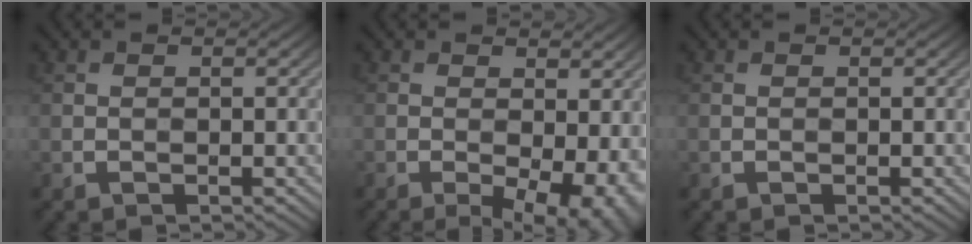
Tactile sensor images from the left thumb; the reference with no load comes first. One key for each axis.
{"total": 8.3, "fx": -1.8, "fy": 3.9, "fz": 7.1, "tx": -0.093, "ty": -0.010, "tz": -0.018}
{"total": 0.0}